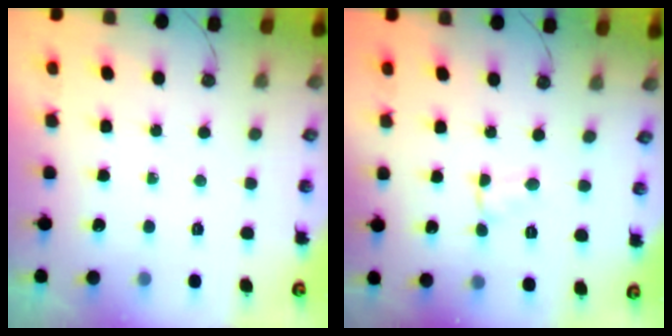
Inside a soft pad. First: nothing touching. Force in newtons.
{"total": 1.0, "press": 0.9, "slide": 0.5}